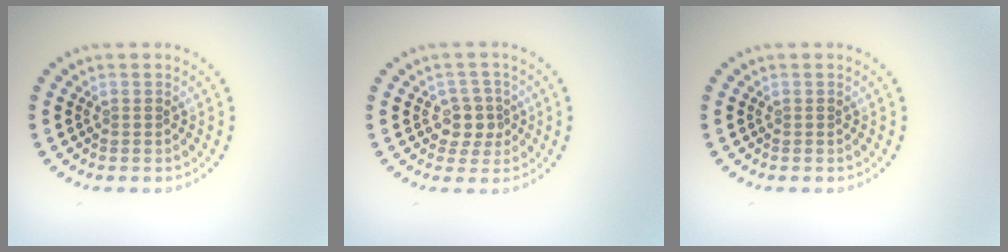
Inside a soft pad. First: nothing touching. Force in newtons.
{"total": 2.4, "press": 2.1, "slide": 1.0}
{"total": 0.0}